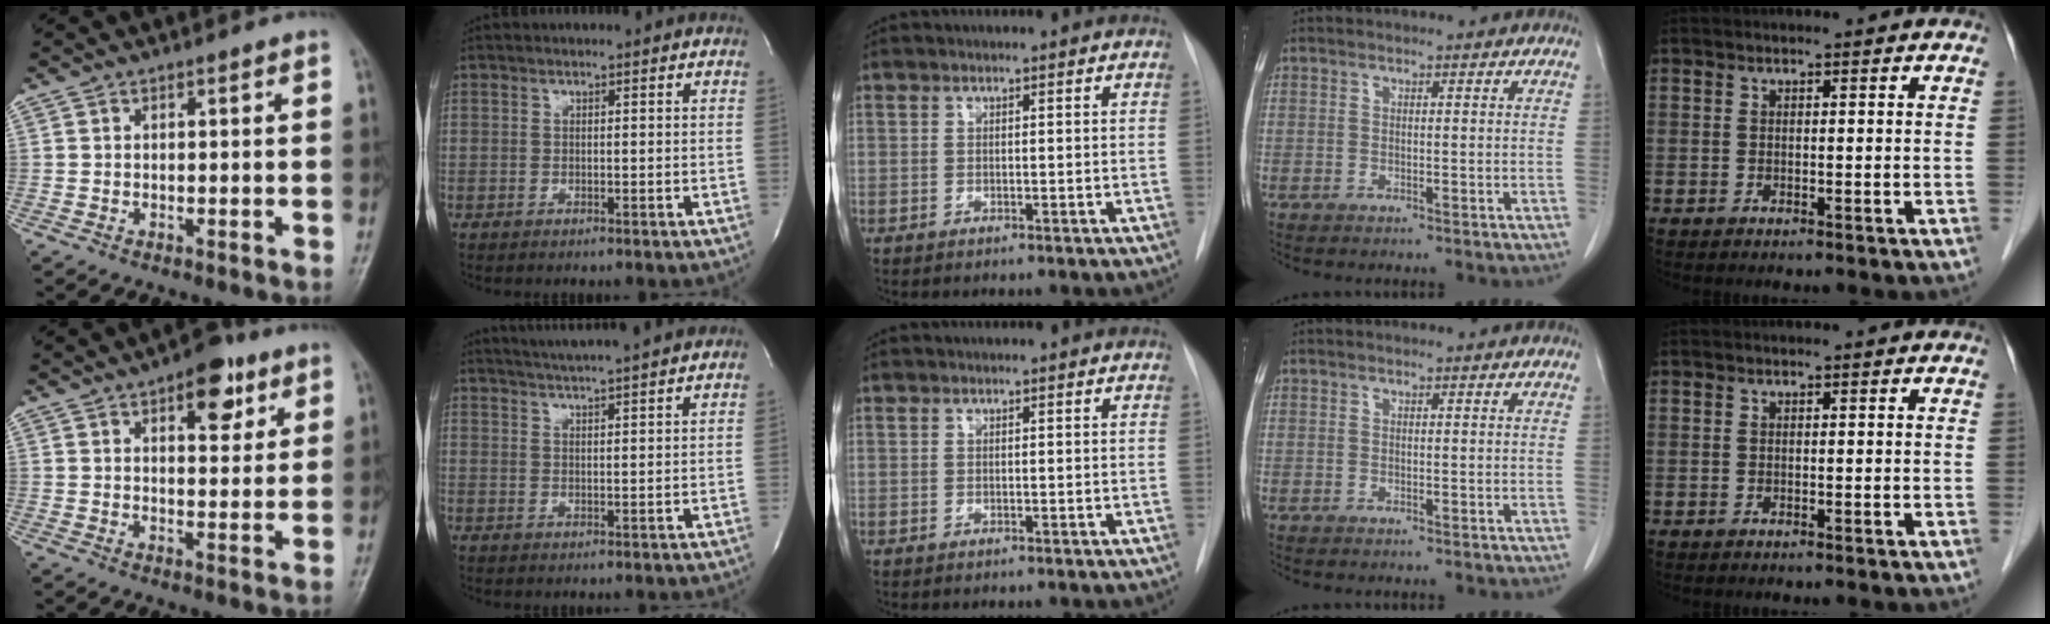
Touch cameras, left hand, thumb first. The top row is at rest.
{"thumb": {"total": 9.0, "force": [4.6, 4.4, 6.3], "torque": [-0.055, -0.016, 0.059]}, "index": {"total": 10.3, "force": [9.2, -0.6, 4.5], "torque": [-0.078, 0.018, 0.125]}}